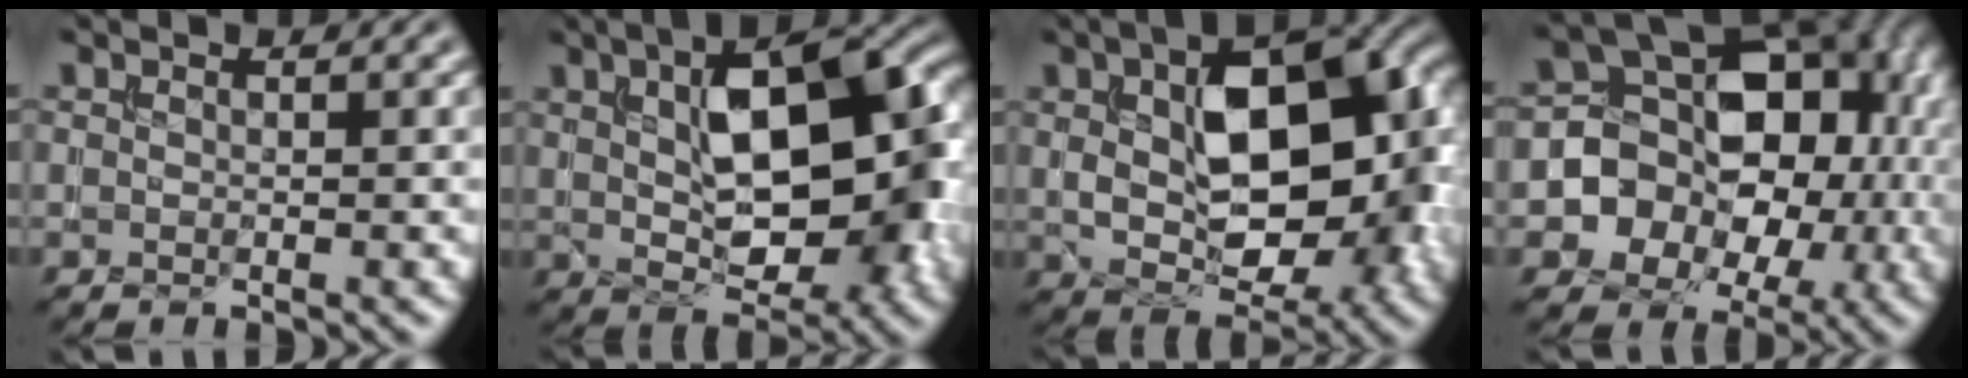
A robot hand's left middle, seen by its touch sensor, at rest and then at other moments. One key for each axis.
{"total": 11.5, "fx": 1.8, "fy": 5.6, "fz": 9.8, "tx": -0.137, "ty": 0.007, "tz": 0.028}
{"total": 12.3, "fx": 1.5, "fy": 7.0, "fz": 10.0, "tx": -0.141, "ty": 0.001, "tz": 0.031}
{"total": 10.4, "fx": -1.2, "fy": 8.3, "fz": 6.2, "tx": -0.081, "ty": -0.003, "tz": -0.029}